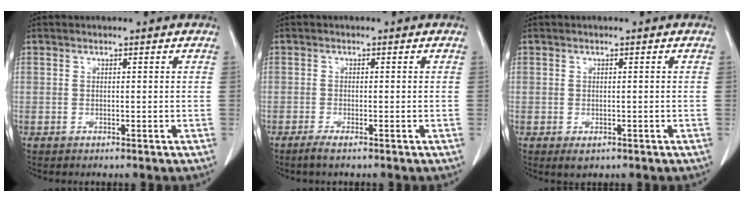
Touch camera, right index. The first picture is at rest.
{"total": 1.7, "force": [-1.2, -0.1, 1.1], "torque": [-0.025, -0.005, -0.025]}
{"total": 1.5, "force": [-0.8, 1.0, 0.9], "torque": [-0.008, 0.000, -0.003]}